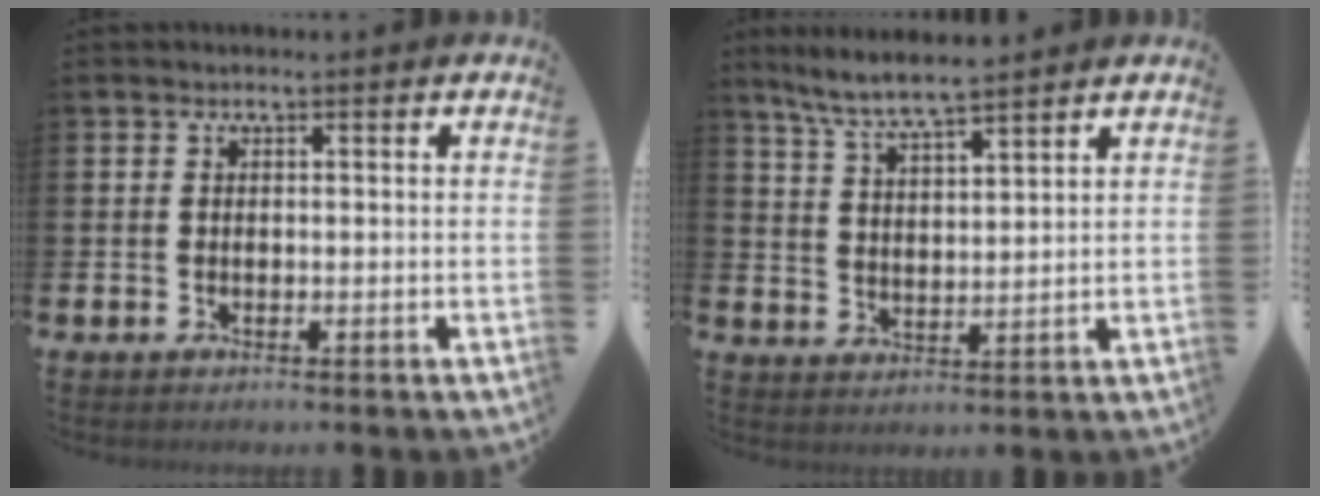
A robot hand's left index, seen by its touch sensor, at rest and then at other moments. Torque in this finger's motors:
{"motor_torque": [0.01, -0.08, 0.54, 0.08]}